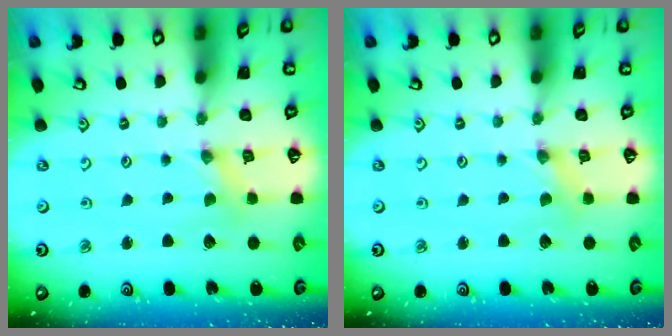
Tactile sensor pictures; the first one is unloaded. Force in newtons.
{"total": 0.0}